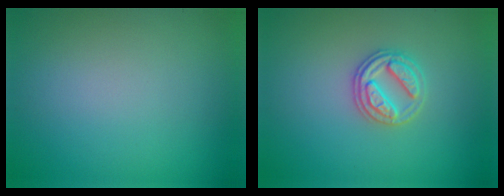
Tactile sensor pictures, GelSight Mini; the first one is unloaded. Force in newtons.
{"total": 2.7, "press": 2.7, "slide": 0.5}